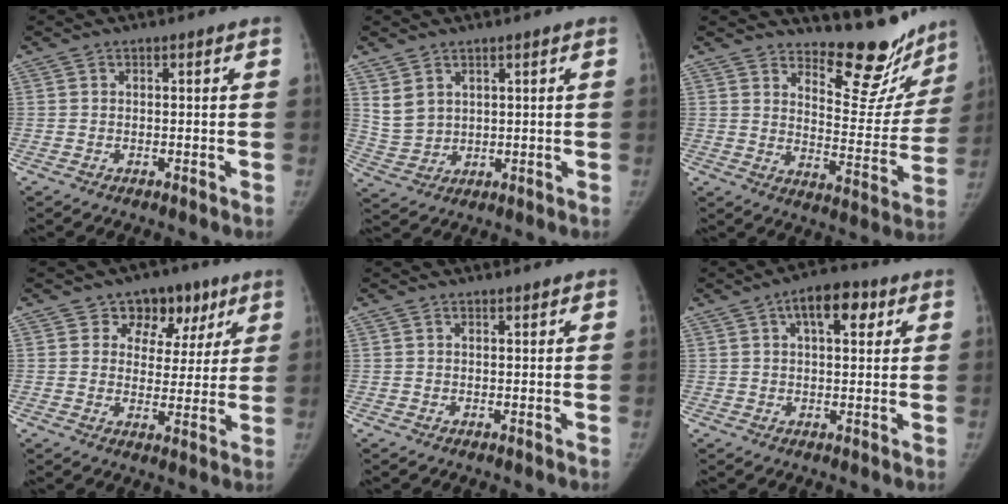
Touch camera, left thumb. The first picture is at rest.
{"total": 5.2, "force": [2.6, 3.8, 2.4], "torque": [-0.037, -0.014, 0.065]}
{"total": 15.0, "force": [13.5, 5.0, 4.4], "torque": [-0.006, -0.132, 0.180]}
{"total": 9.6, "force": [5.3, 7.3, 3.3], "torque": [0.007, -0.012, 0.075]}
{"total": 0.5, "force": [0.5, 0.2, 0.1], "torque": [-0.003, -0.004, 0.007]}
{"total": 8.0, "force": [3.4, 3.8, 6.2], "torque": [-0.069, 0.003, 0.045]}